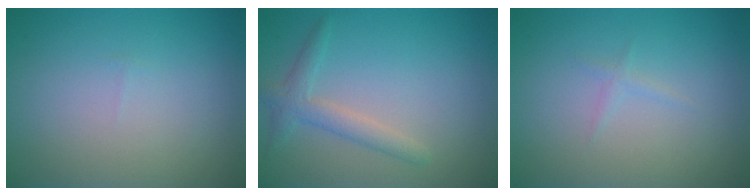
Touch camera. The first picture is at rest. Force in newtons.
{"total": 2.3, "press": 2.3, "slide": 0.1}
{"total": 0.7, "press": 0.7, "slide": 0.1}